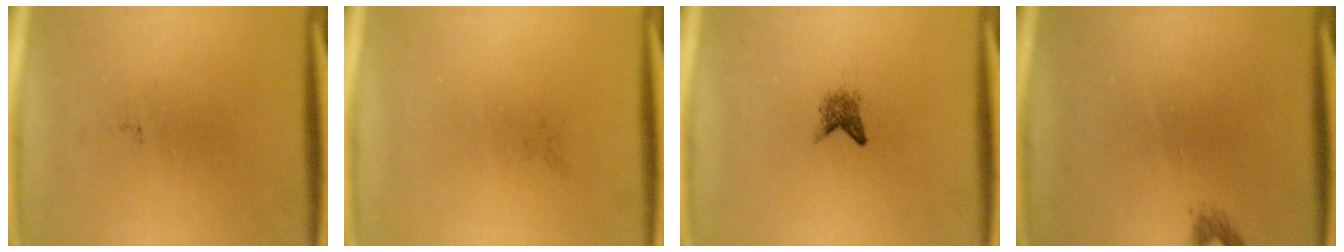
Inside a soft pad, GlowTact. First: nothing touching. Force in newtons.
{"total": 0.0}
{"total": 1.8}
{"total": 0.9}